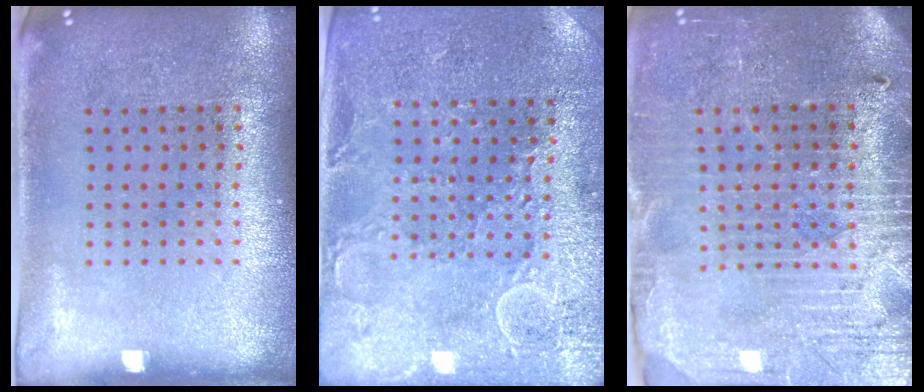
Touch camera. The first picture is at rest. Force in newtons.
{"total": 2.9, "press": 2.8, "slide": 0.4}
{"total": 3.8, "press": 3.6, "slide": 1.3}